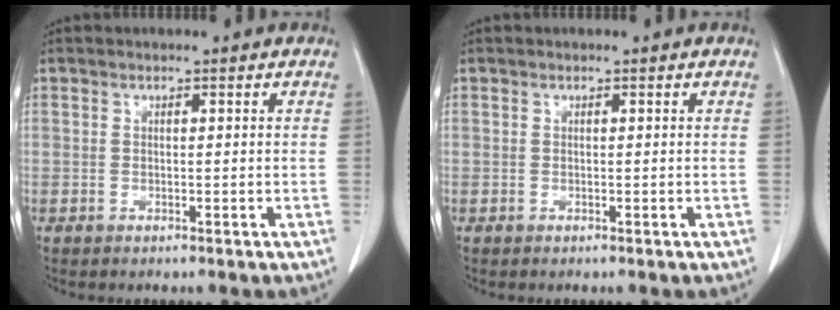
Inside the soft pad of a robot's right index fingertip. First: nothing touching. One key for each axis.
{"total": 0.0}